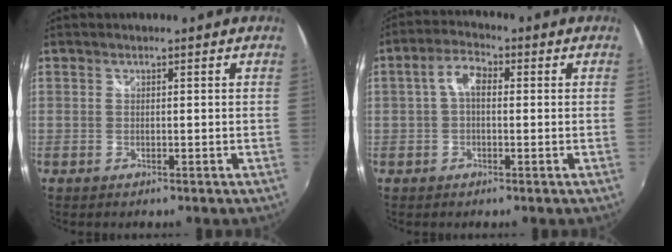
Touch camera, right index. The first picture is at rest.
{"total": 4.6, "force": [0.3, 2.6, 3.8], "torque": [-0.073, 0.017, 0.004]}